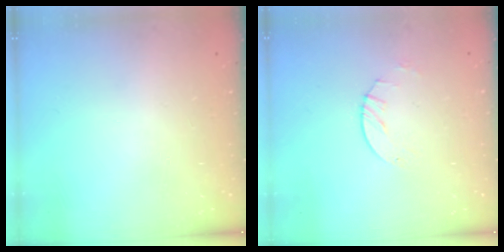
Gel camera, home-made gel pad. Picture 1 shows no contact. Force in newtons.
{"total": 2.6, "press": 2.6, "slide": 0.3}